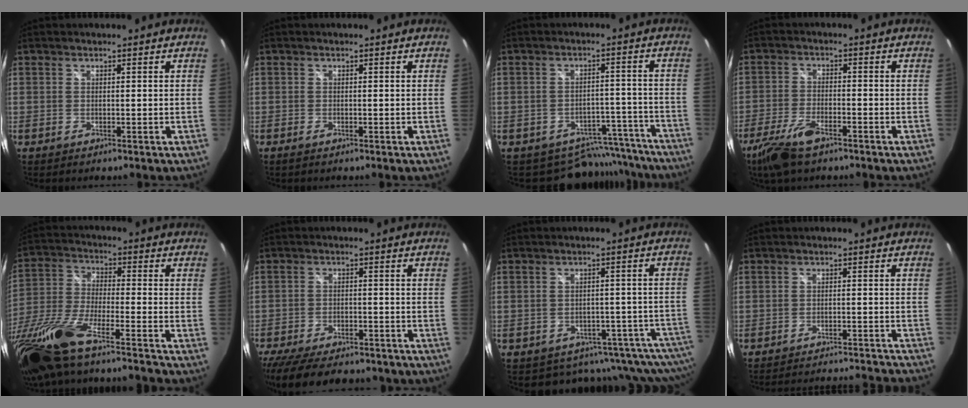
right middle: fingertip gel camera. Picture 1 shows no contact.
{"total": 0.5, "force": [-0.4, 0.1, 0.3], "torque": [-0.007, -0.002, -0.009]}
{"total": 10.5, "force": [-9.3, 4.8, 0.7], "torque": [-0.002, 0.042, -0.106]}
{"total": 8.9, "force": [-6.1, 3.1, 5.7], "torque": [-0.142, -0.017, -0.120]}
{"total": 19.6, "force": [-15.0, 1.7, 12.5], "torque": [-0.256, -0.060, -0.285]}
{"total": 18.2, "force": [-14.6, 6.4, 8.9], "torque": [-0.192, -0.034, -0.214]}
{"total": 14.6, "force": [-12.8, 5.8, 3.9], "torque": [-0.036, 0.008, -0.156]}
{"total": 16.4, "force": [-15.5, 1.2, 5.2], "torque": [-0.097, 0.003, -0.202]}